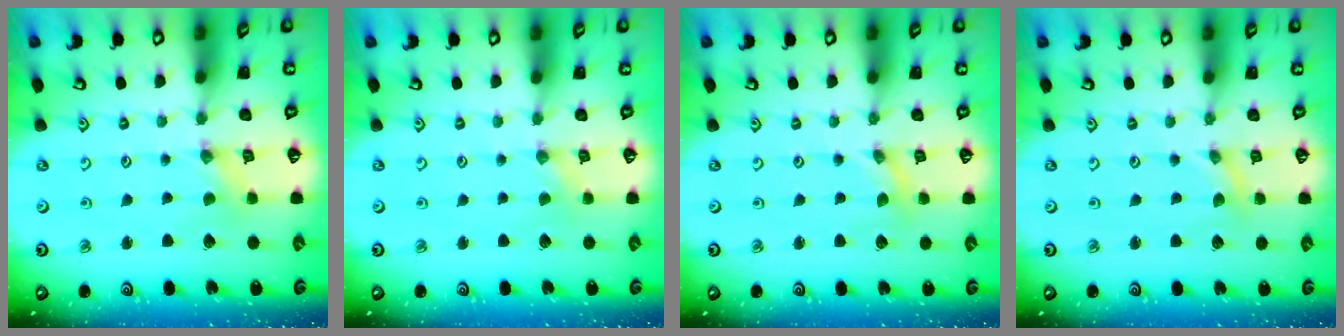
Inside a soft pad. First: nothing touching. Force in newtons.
{"total": 0.0}
{"total": 0.0}
{"total": 0.0}